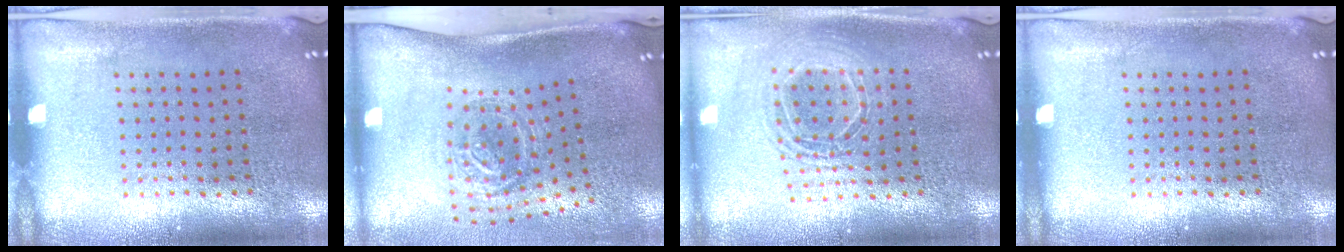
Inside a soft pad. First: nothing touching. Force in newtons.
{"total": 1.9, "press": 1.2, "slide": 1.5}
{"total": 1.6, "press": 1.4, "slide": 0.8}
{"total": 0.0}